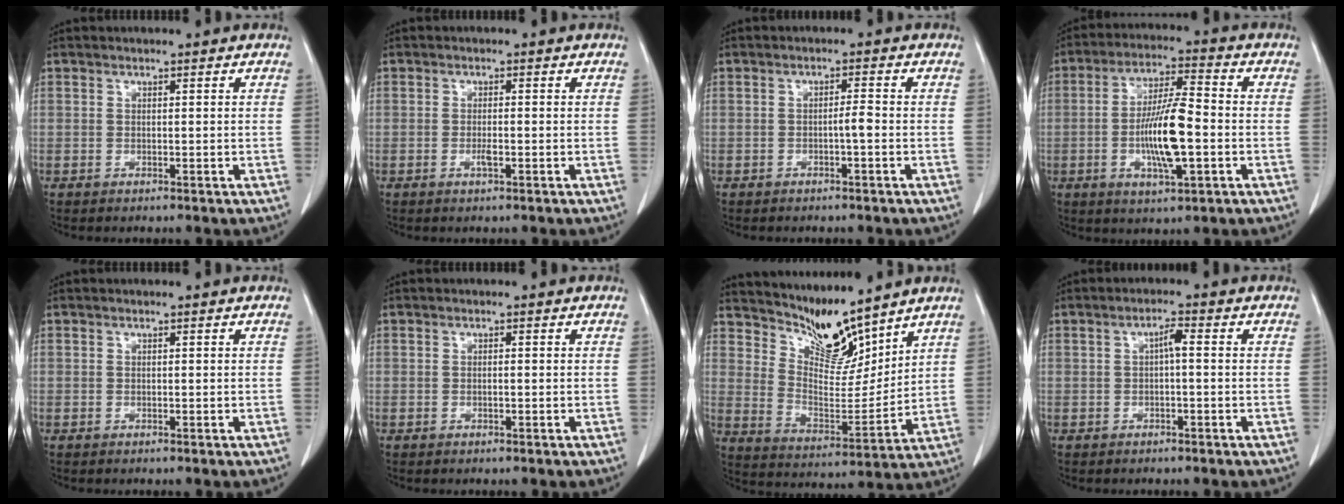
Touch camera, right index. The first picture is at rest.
{"total": 1.5, "force": [-0.5, 0.2, 1.4], "torque": [-0.026, 0.000, -0.008]}
{"total": 1.3, "force": [-0.4, 0.0, 1.2], "torque": [-0.019, 0.002, -0.006]}
{"total": 13.2, "force": [-2.7, 2.3, 12.7], "torque": [-0.241, 0.001, -0.047]}
{"total": 0.0}
{"total": 0.5, "force": [-0.1, 0.1, 0.5], "torque": [-0.010, 0.002, 0.001]}
{"total": 9.8, "force": [9.1, 2.1, 3.2], "torque": [-0.061, -0.009, 0.178]}
{"total": 2.1, "force": [0.0, 0.3, 2.1], "torque": [-0.034, 0.006, -0.001]}